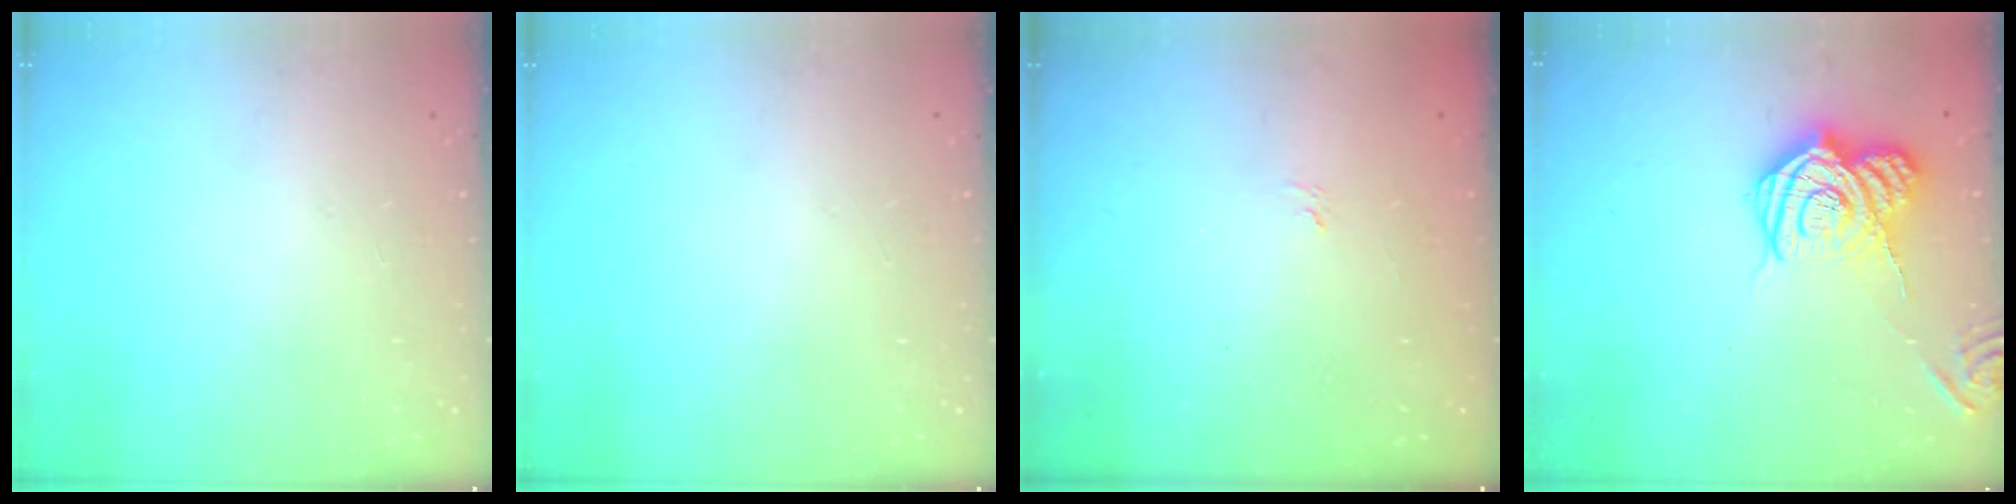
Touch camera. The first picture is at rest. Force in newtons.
{"total": 0.0}
{"total": 1.5, "press": 1.1, "slide": 1.0}
{"total": 13.3, "press": 13.3, "slide": 0.9}